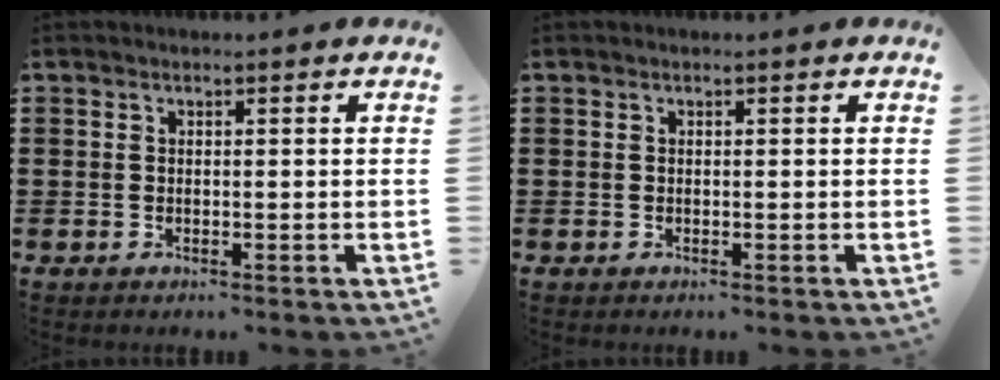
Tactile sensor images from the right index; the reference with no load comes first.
{"total": 0.0}